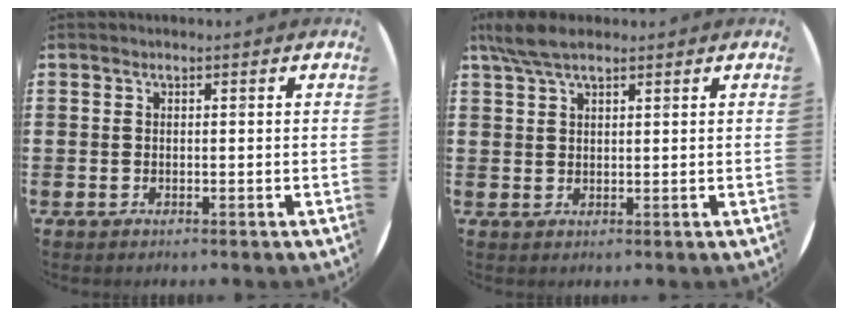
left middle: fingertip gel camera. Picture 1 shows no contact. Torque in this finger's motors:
{"motor_torque": [0.87, -0.57, 0.12, 0.02]}